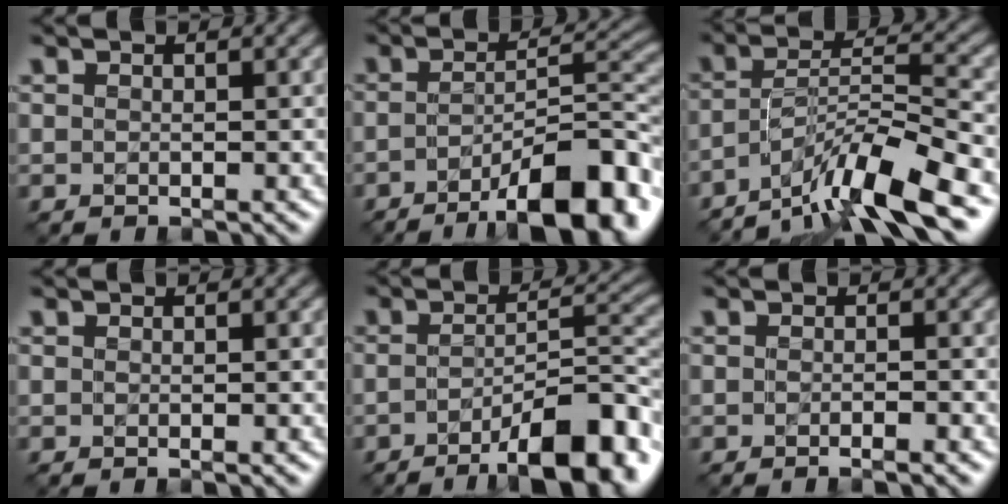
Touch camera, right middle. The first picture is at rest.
{"total": 10.2, "force": [-6.0, 2.7, 7.8], "torque": [-0.108, 0.003, -0.093]}
{"total": 8.8, "force": [-6.4, 1.3, 5.9], "torque": [-0.096, 0.006, -0.121]}
{"total": 0.0}
{"total": 9.2, "force": [-5.5, 2.4, 7.1], "torque": [-0.097, 0.002, -0.085]}
{"total": 1.1, "force": [-0.9, 0.0, 0.6], "torque": [-0.011, -0.001, -0.018]}